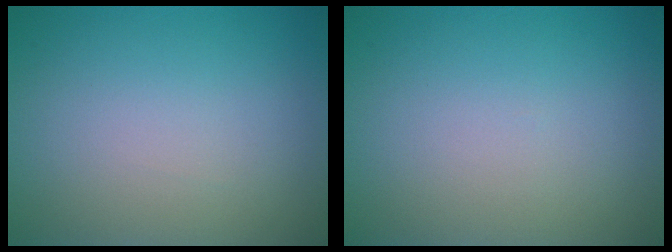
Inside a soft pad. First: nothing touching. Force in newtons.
{"total": 0.0}